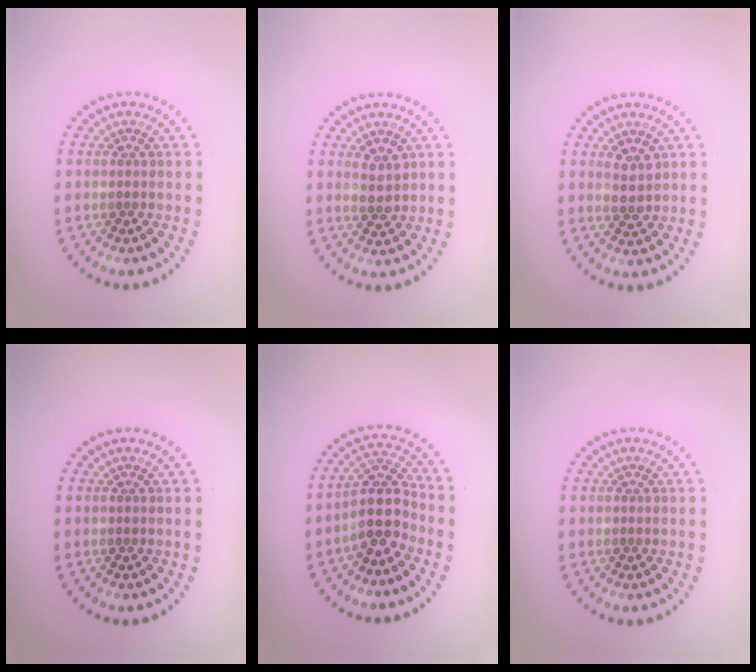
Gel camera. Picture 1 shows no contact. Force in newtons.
{"total": 1.8, "press": 1.7, "slide": 0.4}
{"total": 1.8, "press": 1.7, "slide": 0.4}
{"total": 0.0}
{"total": 4.0, "press": 3.2, "slide": 2.3}
{"total": 0.0}